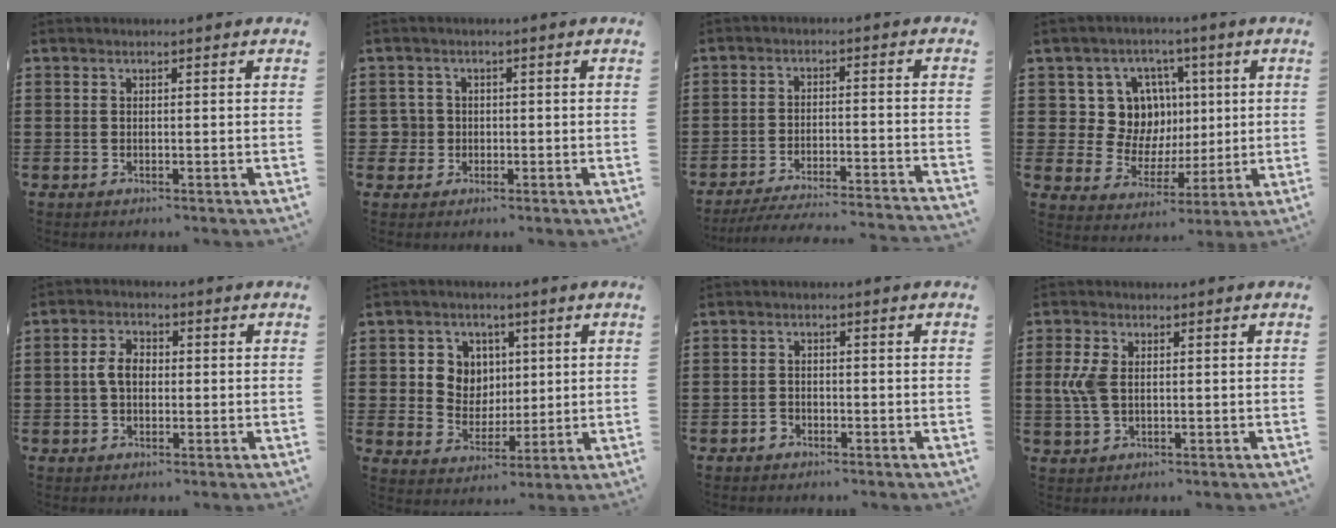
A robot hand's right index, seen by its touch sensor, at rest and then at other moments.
{"total": 2.6, "force": [-0.4, 2.5, 0.4], "torque": [-0.029, 0.003, -0.014]}
{"total": 5.0, "force": [-4.7, -0.1, 1.7], "torque": [-0.035, -0.012, -0.094]}
{"total": 10.8, "force": [2.7, 9.7, 3.9], "torque": [-0.090, -0.006, 0.059]}
{"total": 4.1, "force": [-0.1, 2.6, 3.1], "torque": [-0.071, 0.008, -0.006]}
{"total": 6.5, "force": [1.8, 6.1, 1.4], "torque": [-0.053, 0.014, 0.032]}
{"total": 1.4, "force": [-1.0, 0.9, 0.4], "torque": [-0.011, -0.002, -0.022]}
{"total": 4.9, "force": [0.3, 2.8, 3.9], "torque": [-0.110, -0.001, -0.003]}